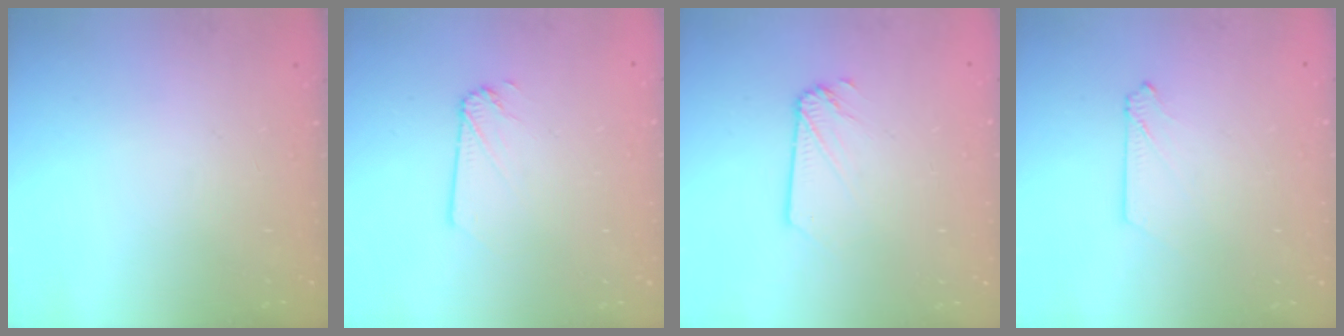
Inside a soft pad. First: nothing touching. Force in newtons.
{"total": 1.4, "press": 1.4, "slide": 0.1}
{"total": 2.0, "press": 2.0, "slide": 0.2}
{"total": 2.1, "press": 2.1, "slide": 0.3}